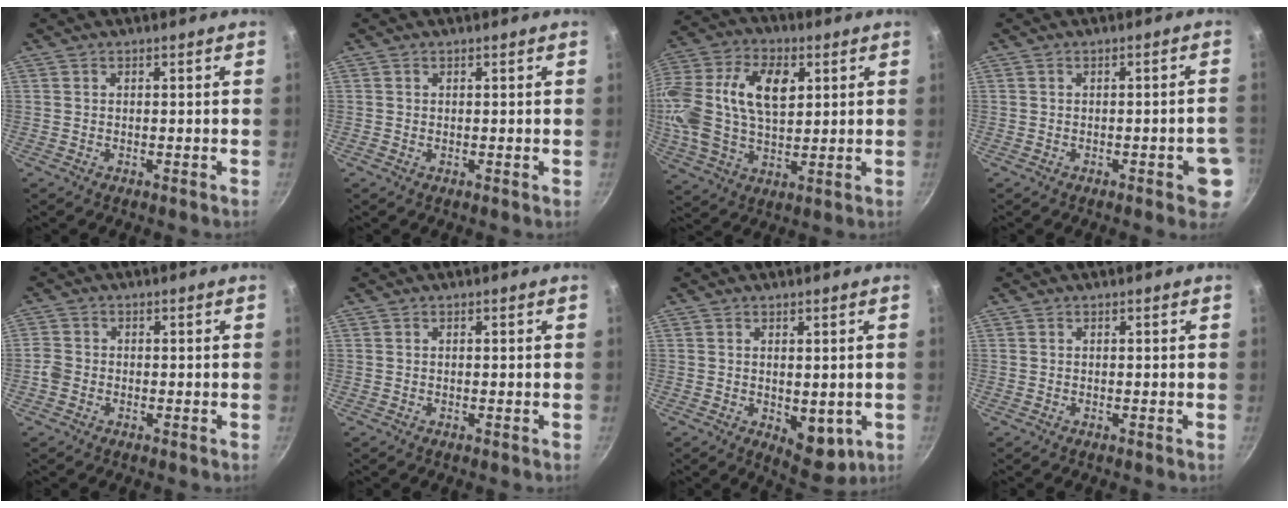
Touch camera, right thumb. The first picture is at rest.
{"total": 0.0}
{"total": 20.7, "force": [4.2, 12.8, 15.7], "torque": [-0.319, 0.017, 0.069]}
{"total": 5.6, "force": [-1.9, 1.8, 4.9], "torque": [-0.043, 0.012, -0.021]}
{"total": 2.7, "force": [-1.0, 2.2, 1.2], "torque": [-0.021, 0.012, -0.023]}
{"total": 0.0}
{"total": 7.1, "force": [-0.6, 4.0, 5.8], "torque": [-0.060, -0.016, 0.002]}
{"total": 0.0}